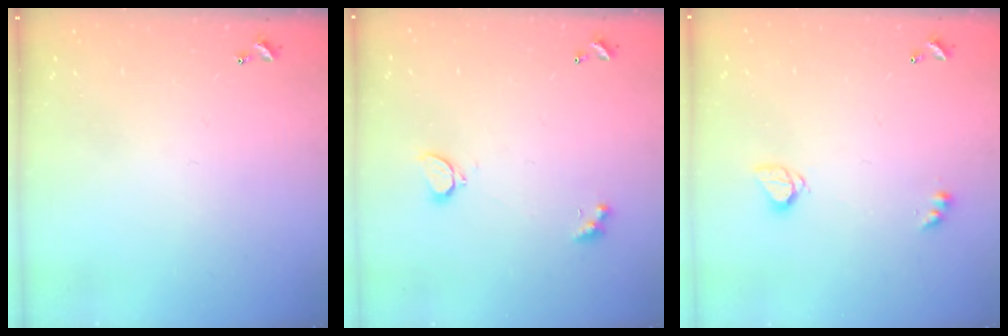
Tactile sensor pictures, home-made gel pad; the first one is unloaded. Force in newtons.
{"total": 2.1, "press": 2.0, "slide": 0.6}
{"total": 3.3, "press": 3.2, "slide": 0.4}